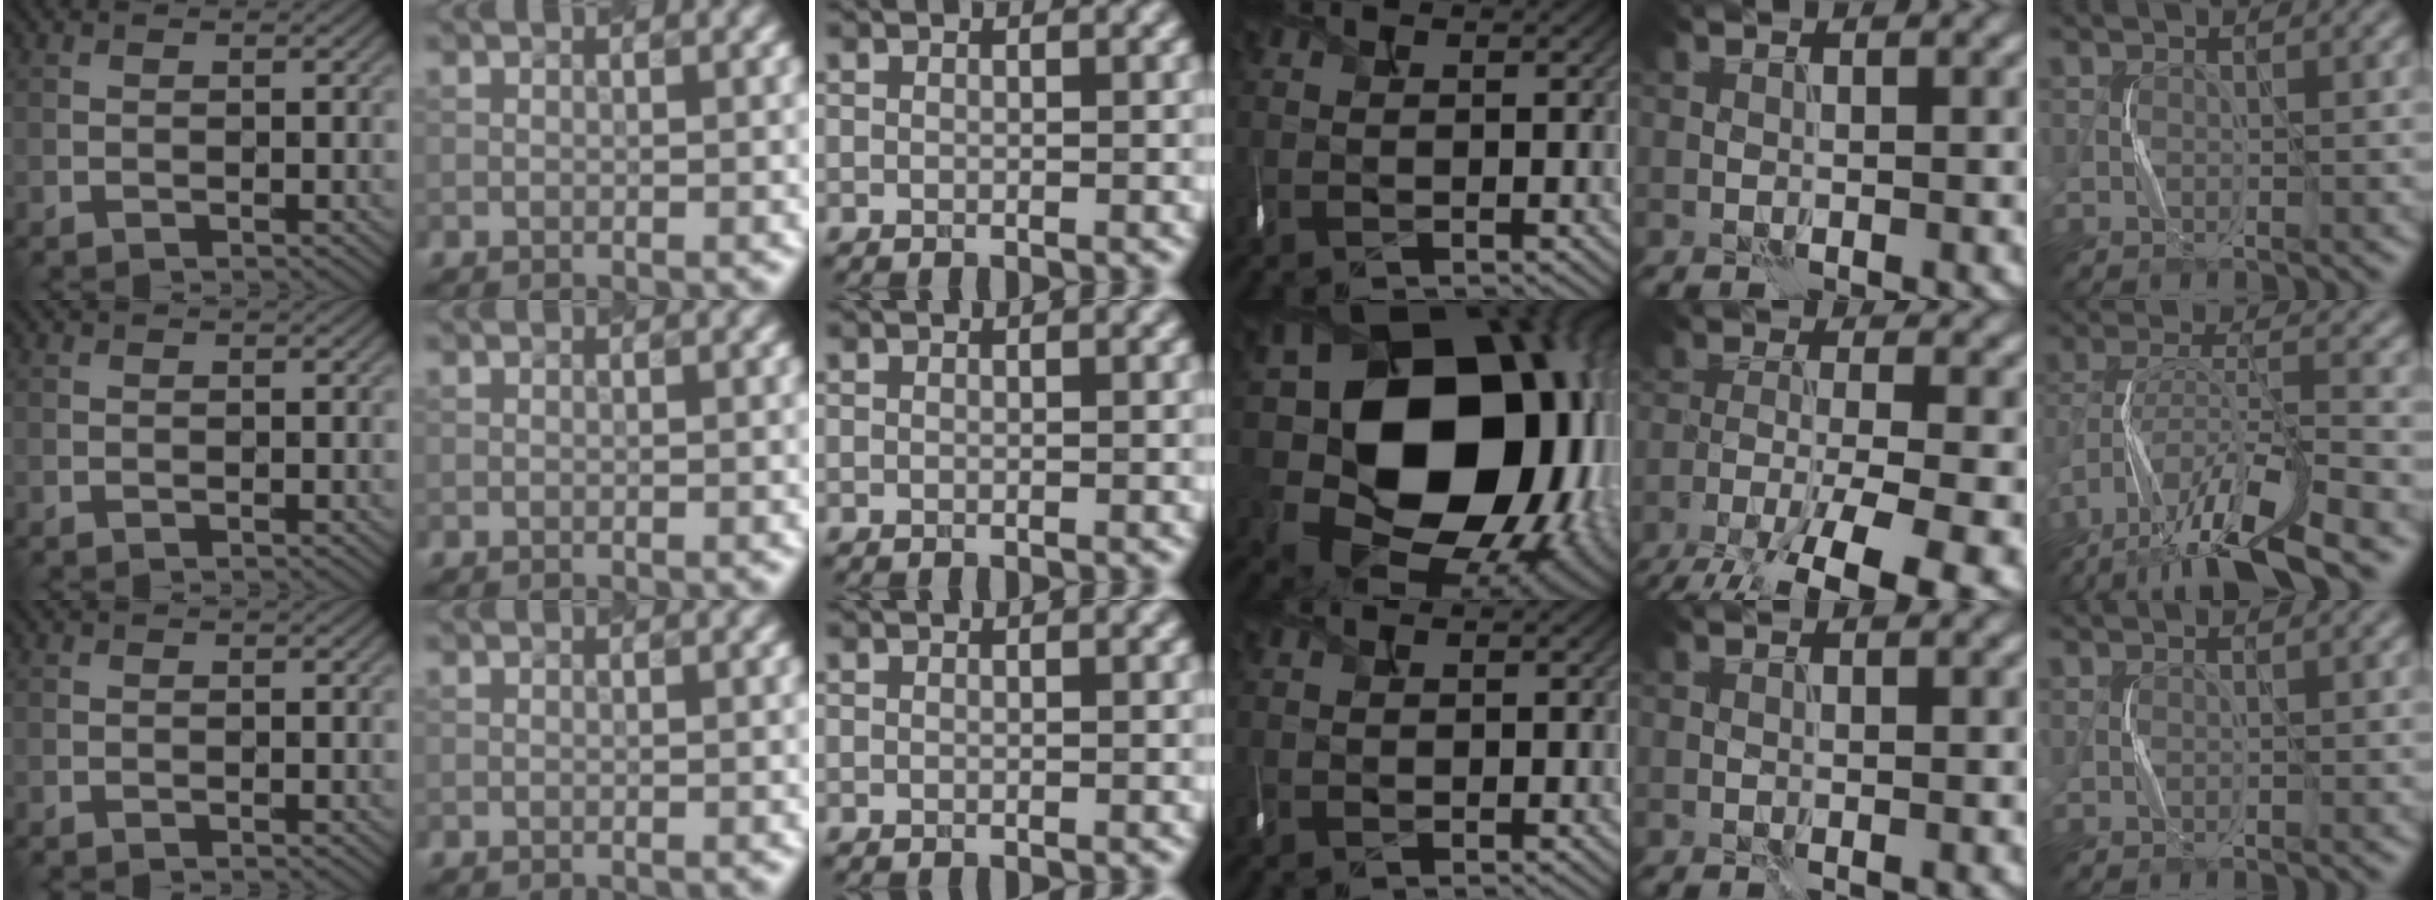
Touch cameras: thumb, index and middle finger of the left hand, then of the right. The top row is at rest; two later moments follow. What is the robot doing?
{"motion": "shake", "object": "tambourine"}